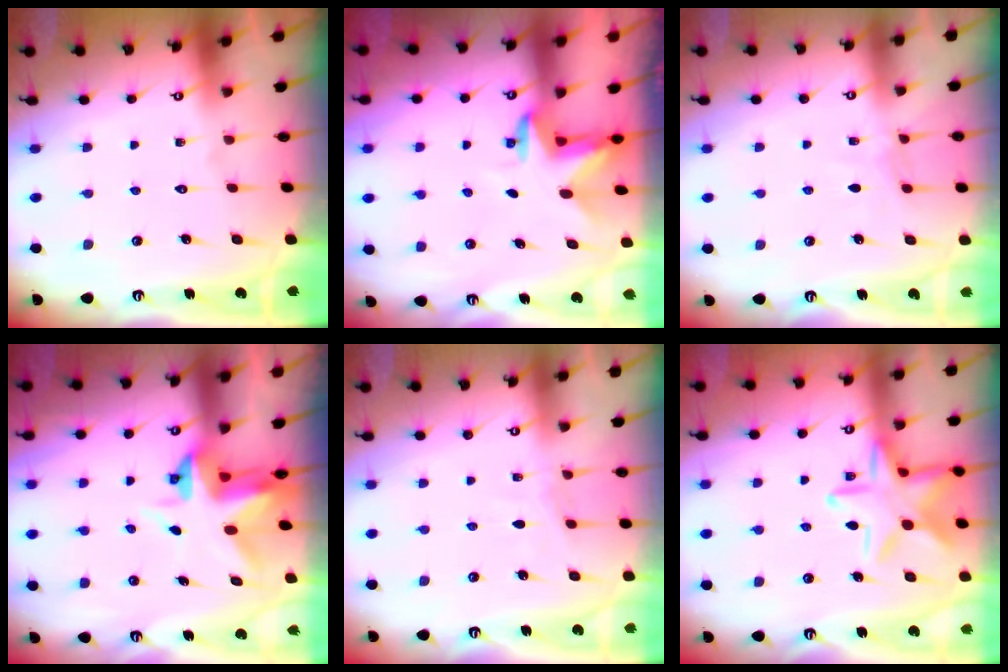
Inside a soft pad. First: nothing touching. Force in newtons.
{"total": 3.3, "press": 3.2, "slide": 0.7}
{"total": 4.2, "press": 4.2, "slide": 0.5}
{"total": 4.0, "press": 4.0, "slide": 0.2}
{"total": 2.4, "press": 2.4, "slide": 0.3}
{"total": 16.3, "press": 16.3, "slide": 0.9}